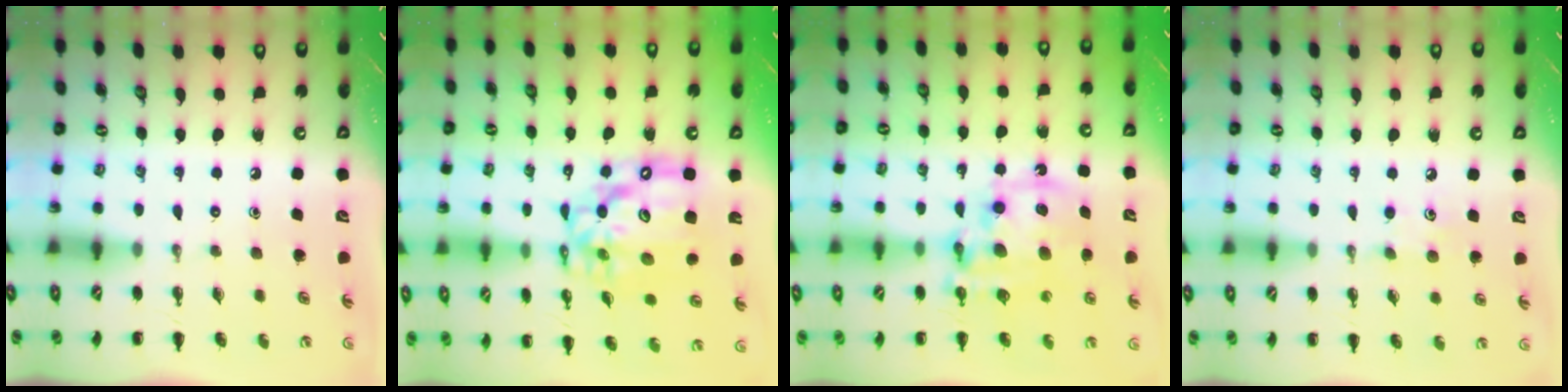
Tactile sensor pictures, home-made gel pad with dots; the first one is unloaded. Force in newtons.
{"total": 17.4, "press": 16.8, "slide": 4.6}
{"total": 14.3, "press": 13.8, "slide": 3.4}
{"total": 7.1, "press": 6.9, "slide": 1.7}